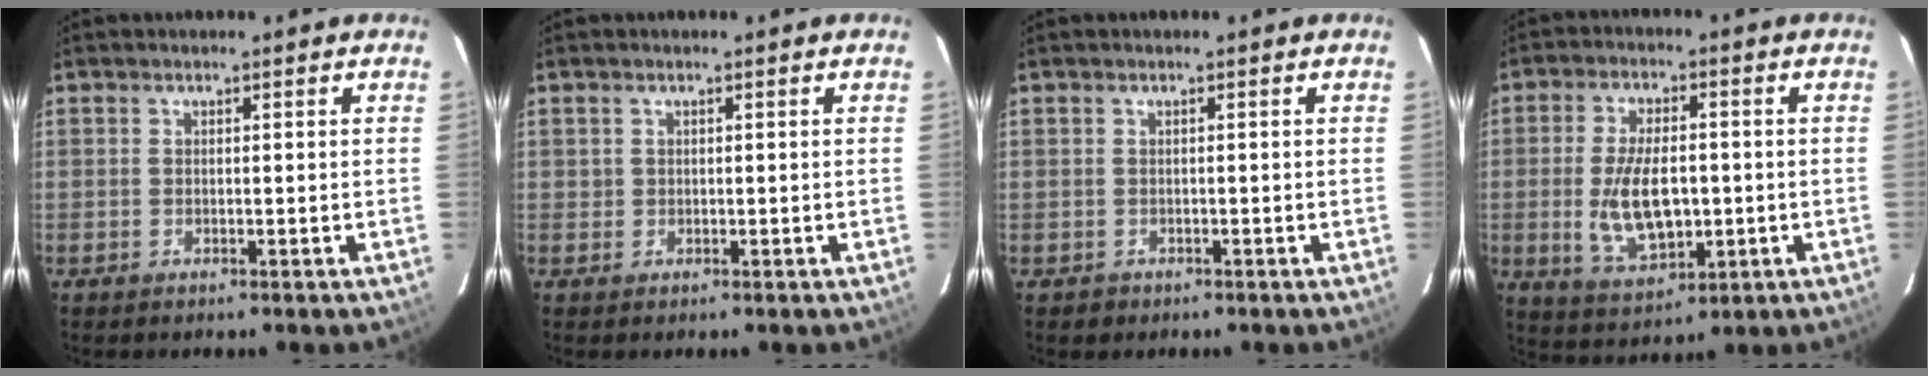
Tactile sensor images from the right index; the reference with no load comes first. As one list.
[{"total": 0.6, "force": [0.1, 0.5, 0.0], "torque": [0.003, 0.001, 0.003]}, {"total": 1.4, "force": [-0.5, 1.3, 0.0], "torque": [0.000, 0.003, -0.002]}, {"total": 11.7, "force": [-1.4, 5.8, 10.1], "torque": [-0.199, -0.010, -0.014]}]